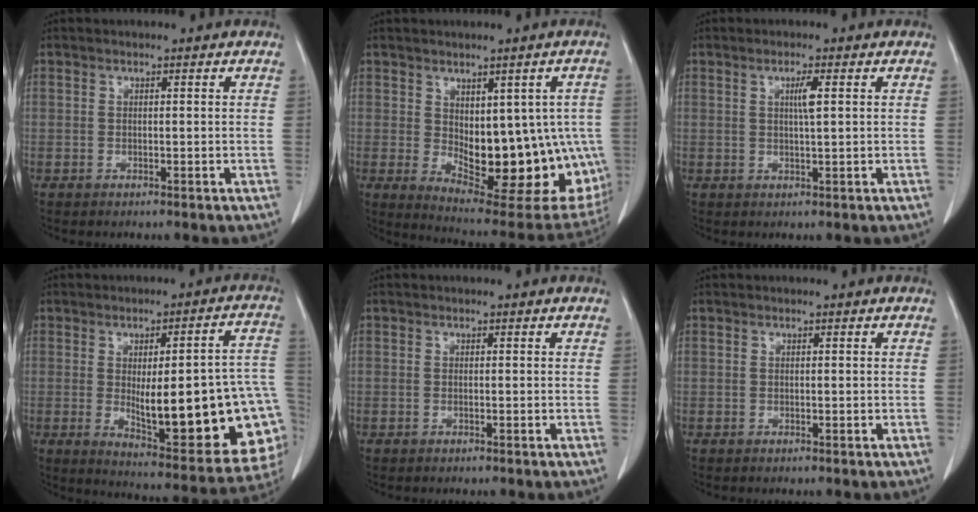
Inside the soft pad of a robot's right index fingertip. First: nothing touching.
{"total": 18.9, "force": [-2.2, 8.7, 16.6], "torque": [-0.165, 0.000, 0.000]}
{"total": 2.5, "force": [0.7, -0.1, 2.4], "torque": [-0.044, -0.001, 0.011]}
{"total": 25.4, "force": [-3.3, 6.1, 24.5], "torque": [-0.237, 0.009, -0.021]}
{"total": 0.0}
{"total": 0.0}